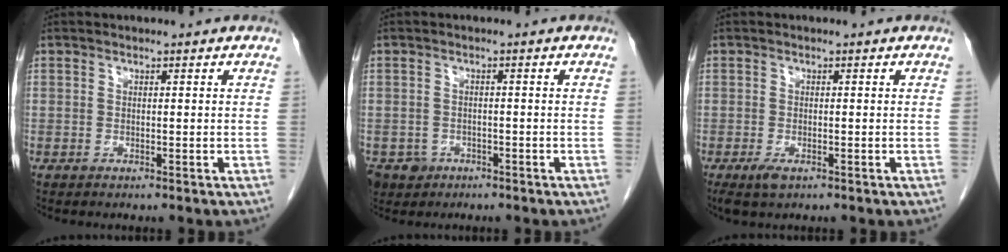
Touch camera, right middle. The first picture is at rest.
{"total": 4.8, "force": [-2.8, 3.8, 0.9], "torque": [-0.017, 0.004, -0.042]}
{"total": 2.5, "force": [-1.4, 0.9, 1.8], "torque": [-0.040, -0.005, -0.021]}